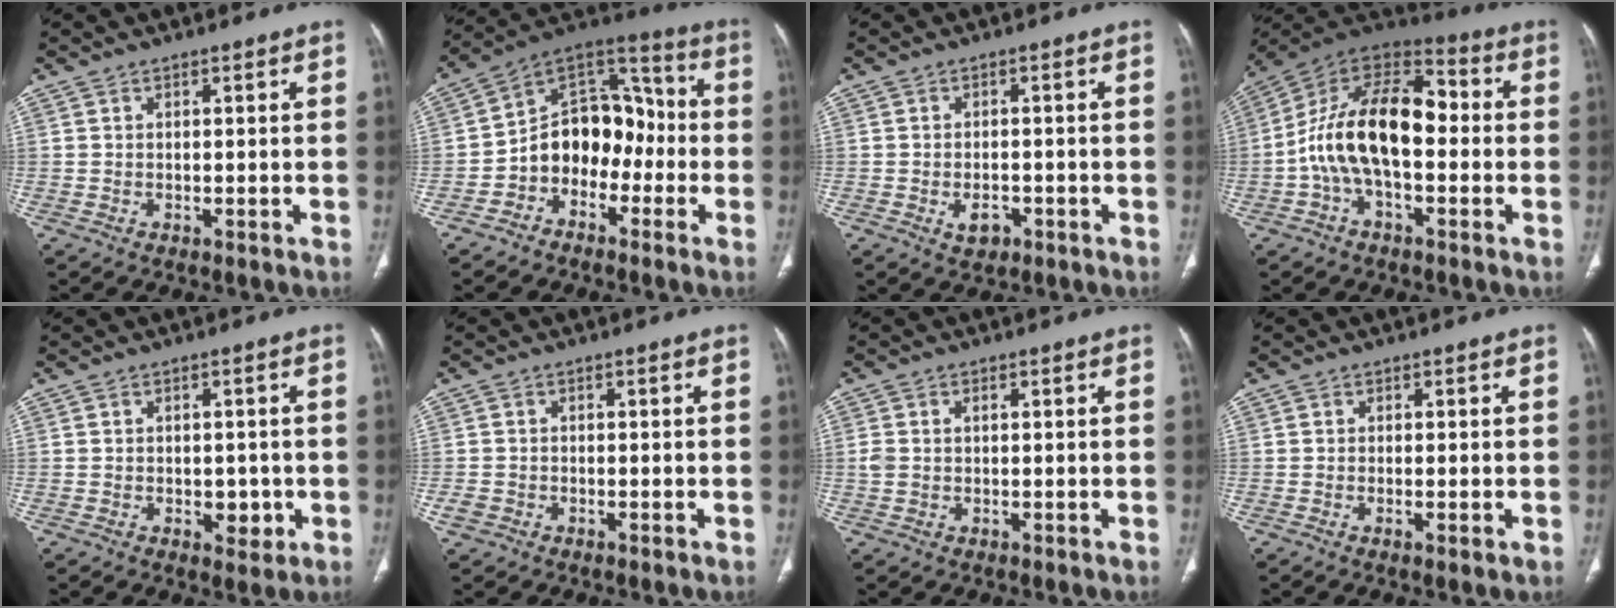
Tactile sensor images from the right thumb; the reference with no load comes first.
{"total": 13.7, "force": [-3.6, 10.3, 8.2], "torque": [-0.084, 0.071, -0.073]}
{"total": 3.3, "force": [-1.4, 2.2, 2.0], "torque": [-0.027, 0.006, -0.016]}
{"total": 18.5, "force": [-1.4, 10.1, 15.4], "torque": [-0.261, 0.048, -0.034]}
{"total": 3.8, "force": [-0.9, 2.6, 2.6], "torque": [-0.018, 0.002, -0.006]}
{"total": 1.9, "force": [-0.8, 1.6, 0.7], "torque": [-0.011, 0.004, -0.016]}
{"total": 2.8, "force": [0.2, 1.9, 2.0], "torque": [-0.053, 0.011, 0.009]}
{"total": 1.4, "force": [-0.4, 0.3, 1.3], "torque": [-0.028, -0.005, -0.007]}